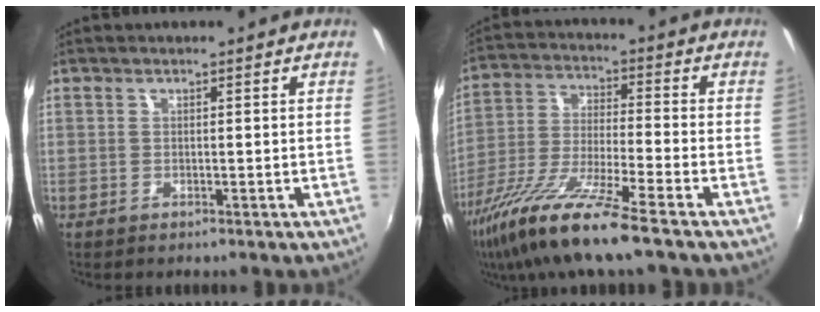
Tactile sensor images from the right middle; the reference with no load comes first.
{"total": 15.0, "force": [-10.8, 0.6, 10.3], "torque": [-0.214, -0.033, -0.203]}